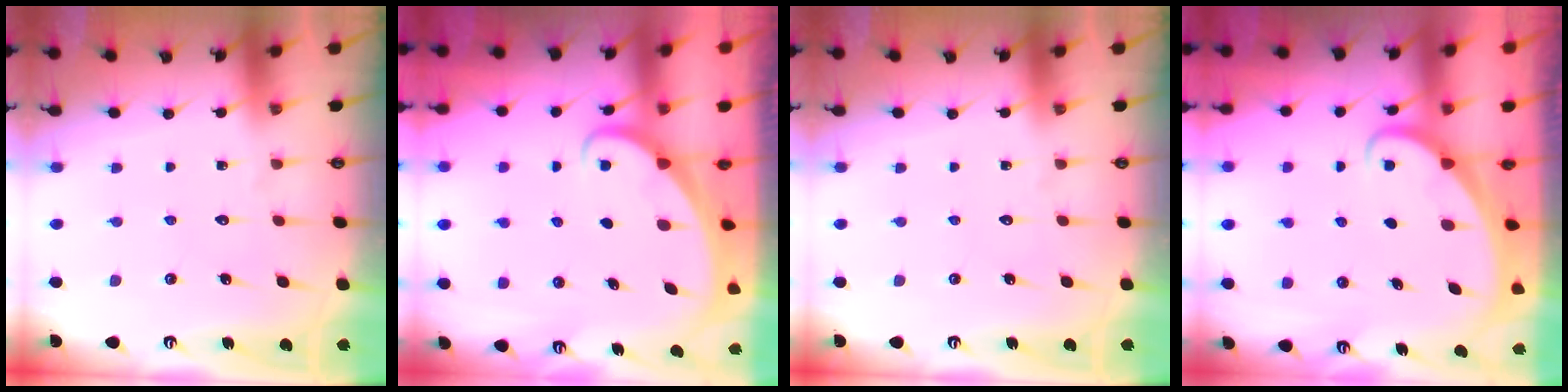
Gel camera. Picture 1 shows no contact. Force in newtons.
{"total": 1.6, "press": 1.6, "slide": 0.0}
{"total": 0.0}
{"total": 1.6, "press": 1.6, "slide": 0.0}